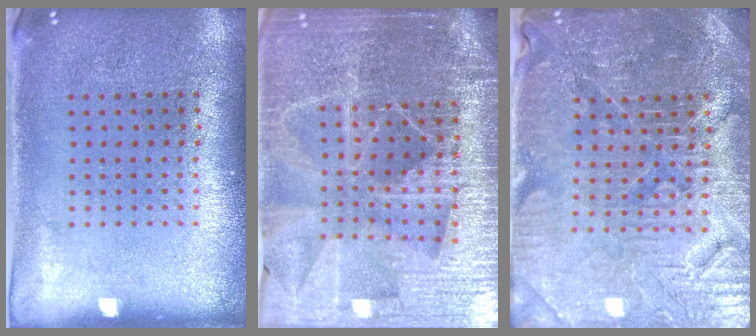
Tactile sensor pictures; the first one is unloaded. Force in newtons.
{"total": 5.5, "press": 4.9, "slide": 2.4}
{"total": 4.6, "press": 4.4, "slide": 1.3}